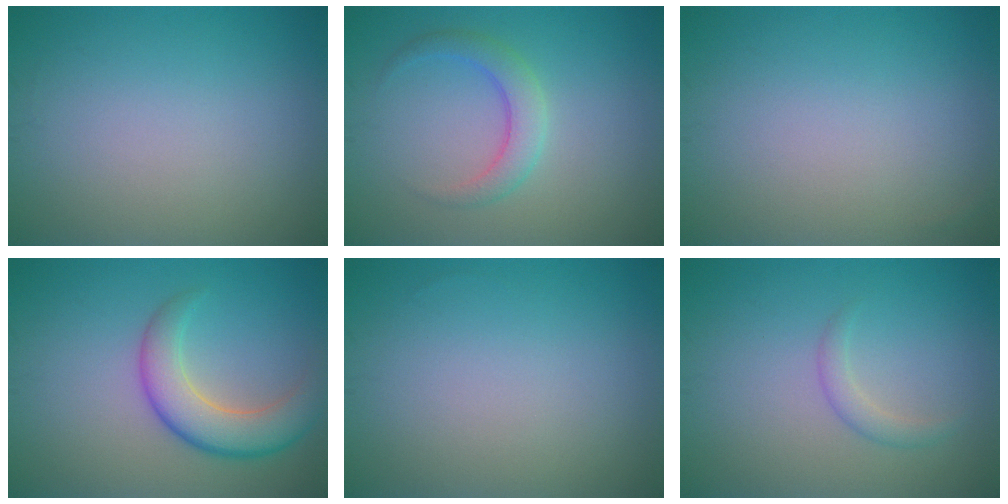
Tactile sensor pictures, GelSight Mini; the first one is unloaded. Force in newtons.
{"total": 2.7, "press": 2.7, "slide": 0.2}
{"total": 0.0}
{"total": 5.2, "press": 5.2, "slide": 0.3}
{"total": 0.0}
{"total": 1.4, "press": 1.4, "slide": 0.0}